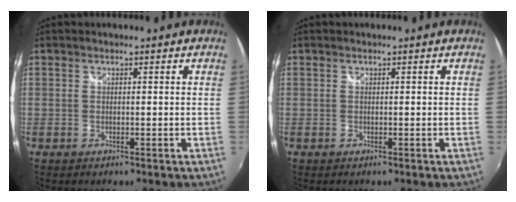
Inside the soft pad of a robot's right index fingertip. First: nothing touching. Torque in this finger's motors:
{"motor_torque": [0.00, 0.00, 0.00, 0.00]}